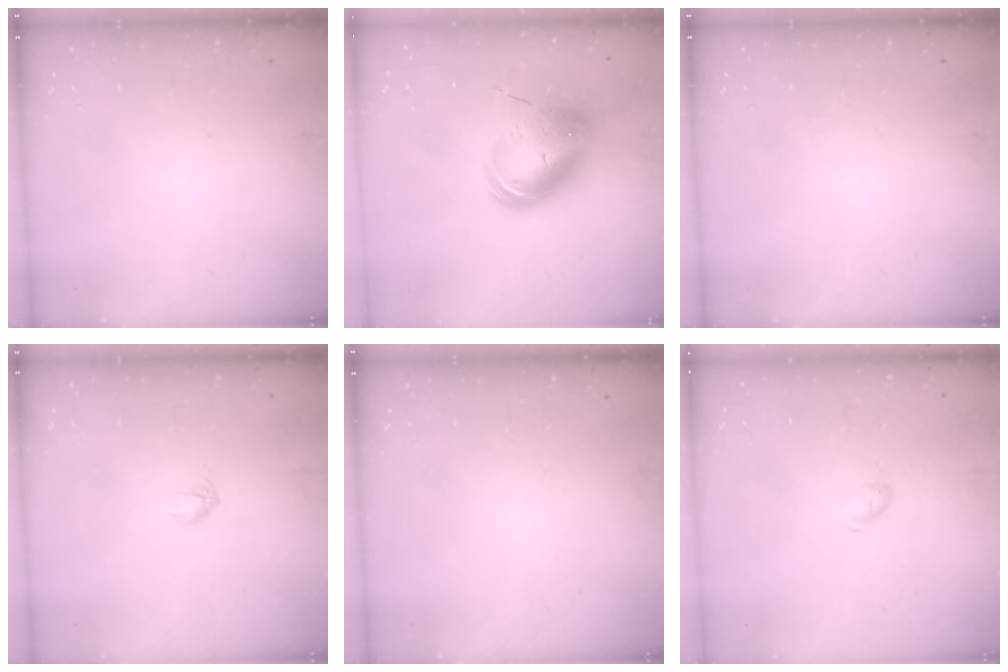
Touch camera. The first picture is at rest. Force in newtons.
{"total": 13.0, "press": 12.7, "slide": 2.4}
{"total": 0.0}
{"total": 2.3, "press": 2.2, "slide": 0.8}
{"total": 0.0}
{"total": 3.9, "press": 3.8, "slide": 0.5}